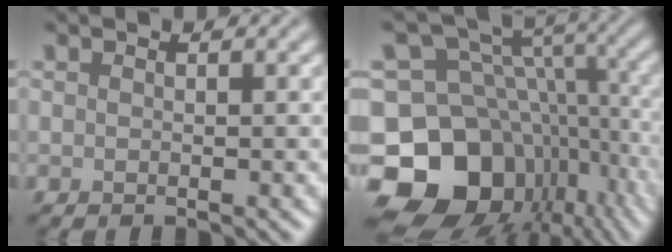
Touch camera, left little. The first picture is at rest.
{"total": 15.1, "force": [-5.8, 11.5, 7.9], "torque": [-0.153, 0.002, -0.093]}